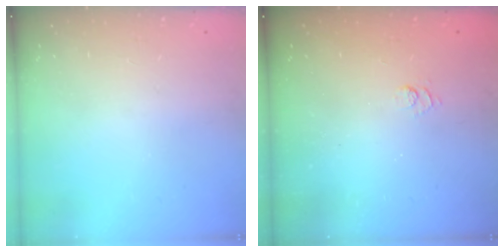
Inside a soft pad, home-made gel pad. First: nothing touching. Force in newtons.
{"total": 2.4, "press": 1.9, "slide": 1.4}